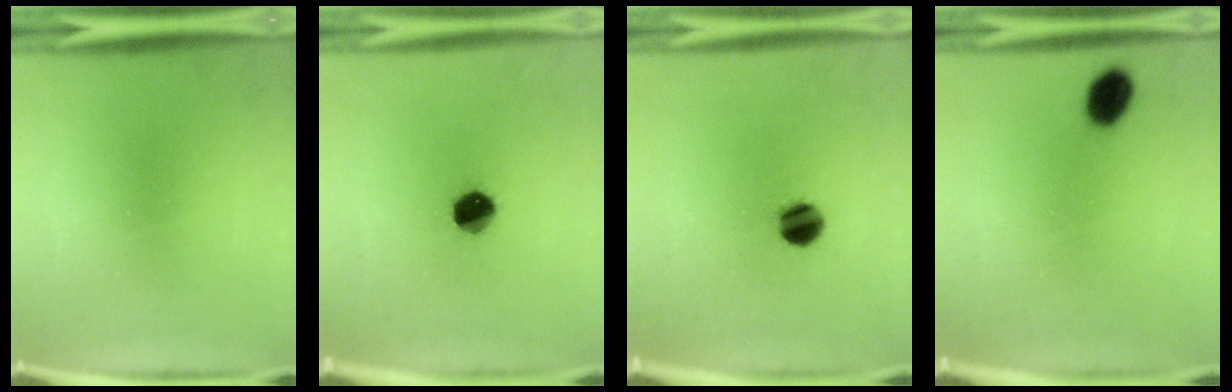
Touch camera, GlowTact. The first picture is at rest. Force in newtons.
{"total": 6.7}
{"total": 6.4}
{"total": 6.2}